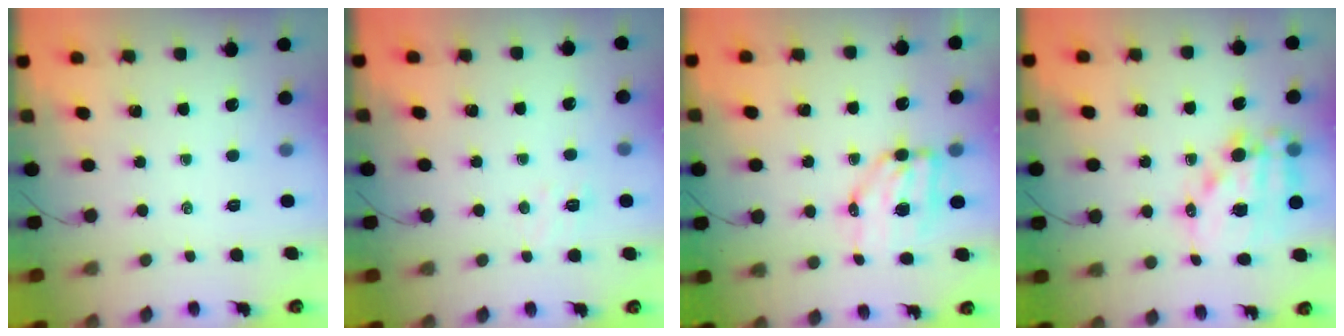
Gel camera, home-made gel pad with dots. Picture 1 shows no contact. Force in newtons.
{"total": 3.8, "press": 3.6, "slide": 1.1}
{"total": 7.2, "press": 7.0, "slide": 1.6}
{"total": 14.5, "press": 14.2, "slide": 2.8}